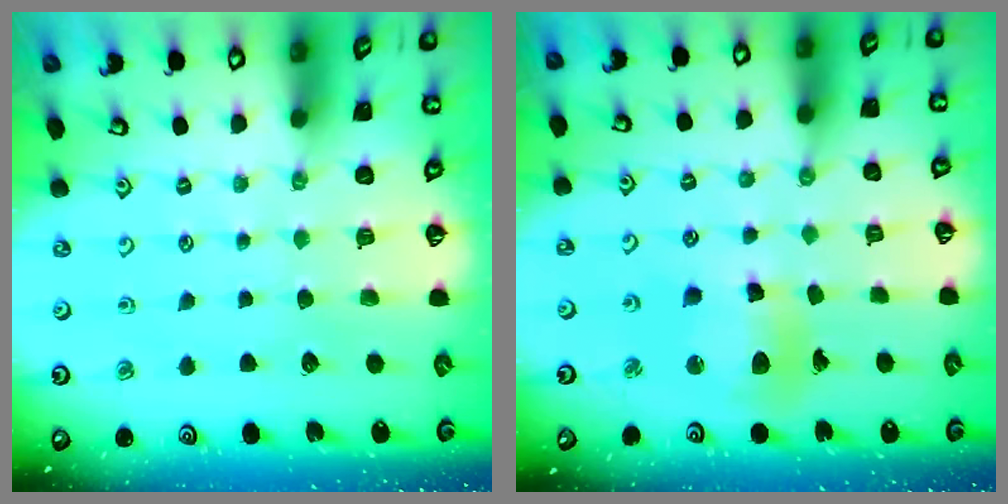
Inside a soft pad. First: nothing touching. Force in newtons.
{"total": 11.7, "press": 11.6, "slide": 1.4}